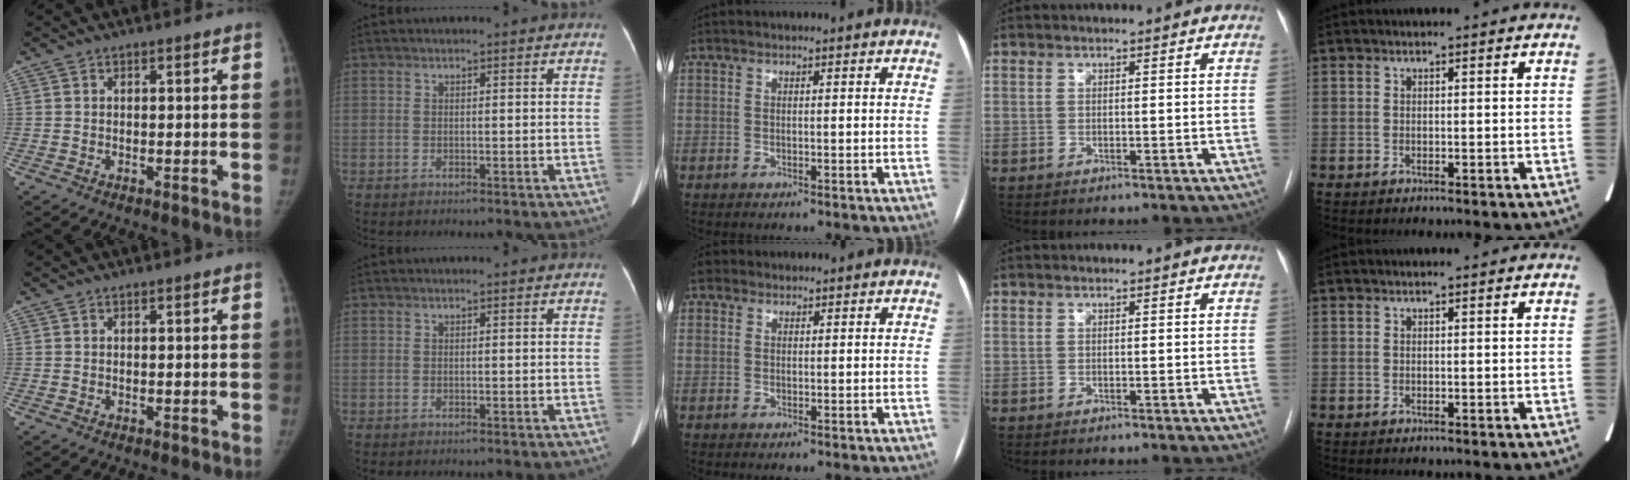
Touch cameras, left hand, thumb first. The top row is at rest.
{"middle": {"total": 1.3, "force": [-0.8, -0.7, -0.8], "torque": [0.030, -0.005, -0.015]}}